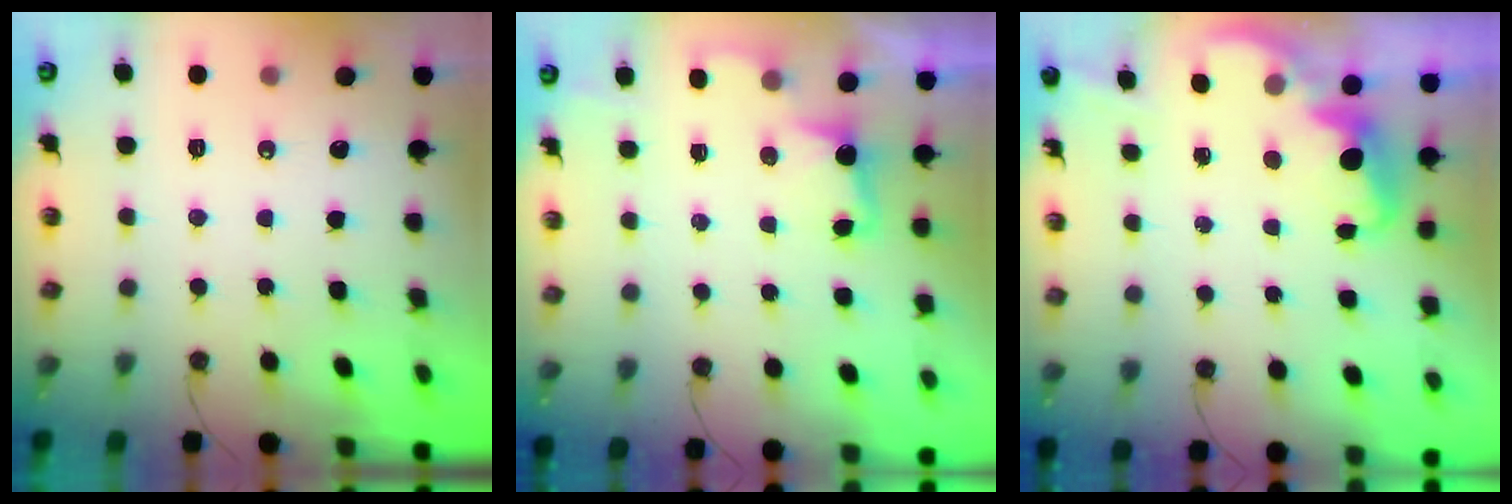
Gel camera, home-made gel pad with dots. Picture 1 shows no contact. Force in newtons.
{"total": 2.4, "press": 2.2, "slide": 1.0}
{"total": 2.8, "press": 2.7, "slide": 0.8}